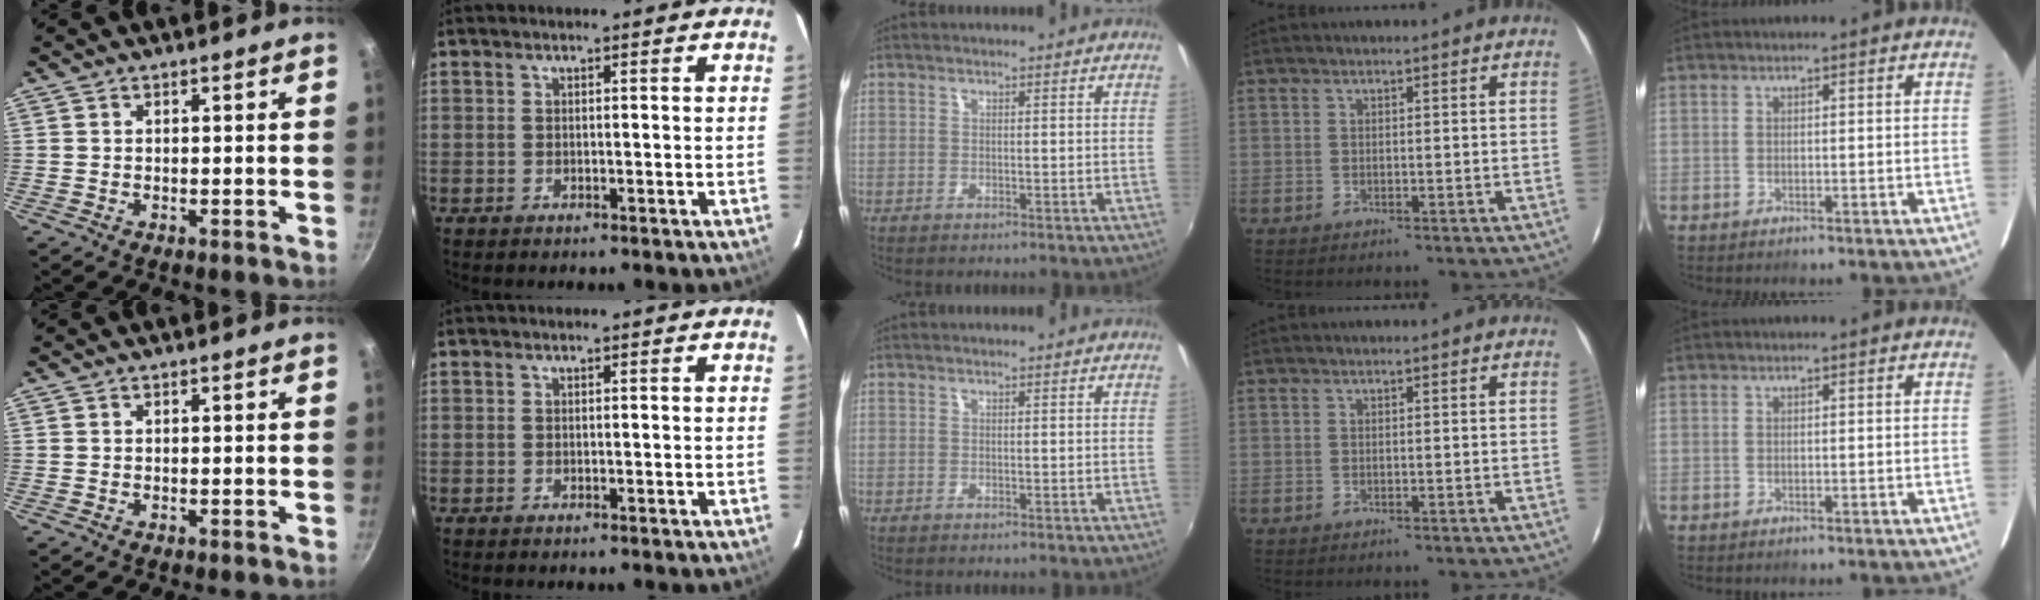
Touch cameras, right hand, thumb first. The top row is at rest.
{}